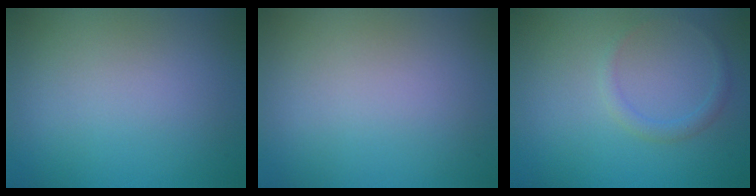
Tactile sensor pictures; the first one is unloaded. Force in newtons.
{"total": 0.0}
{"total": 1.2, "press": 1.2, "slide": 0.2}